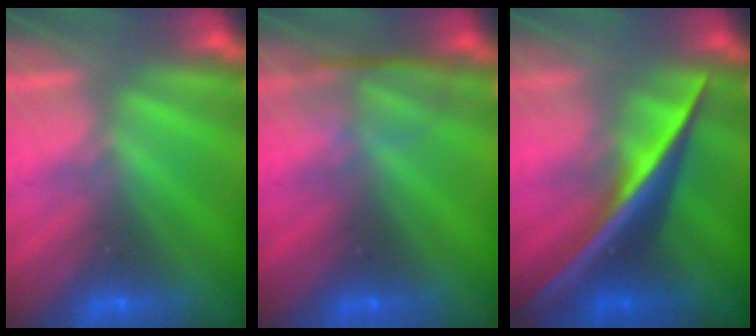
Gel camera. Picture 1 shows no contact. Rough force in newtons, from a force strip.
{"total": 2.4}
{"total": 2.5}